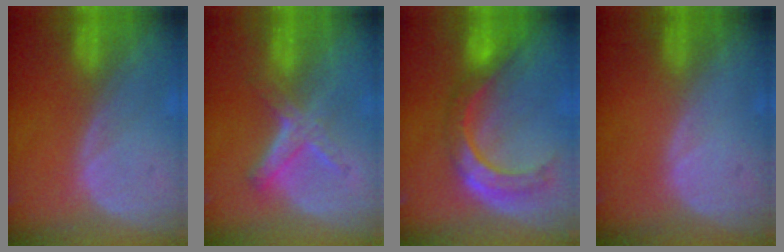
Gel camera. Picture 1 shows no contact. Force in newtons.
{"total": 5.2, "press": 5.1, "slide": 0.8}
{"total": 8.5, "press": 7.2, "slide": 4.5}
{"total": 0.0}